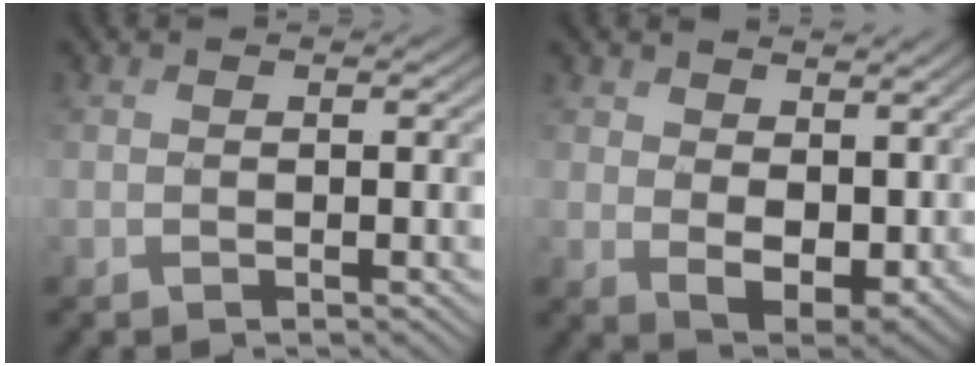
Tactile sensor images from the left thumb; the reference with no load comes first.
{"total": 7.7, "force": [3.4, 4.7, 5.0], "torque": [-0.110, -0.020, 0.072]}